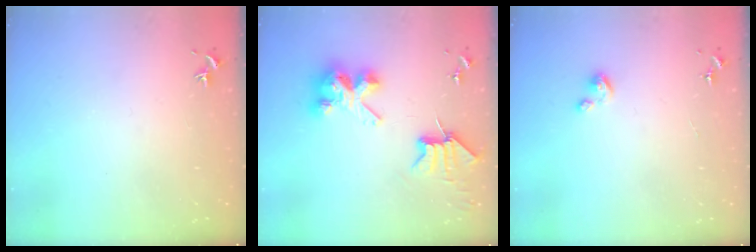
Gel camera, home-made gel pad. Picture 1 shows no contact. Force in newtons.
{"total": 8.6, "press": 8.5, "slide": 0.6}
{"total": 3.0, "press": 3.0, "slide": 0.2}